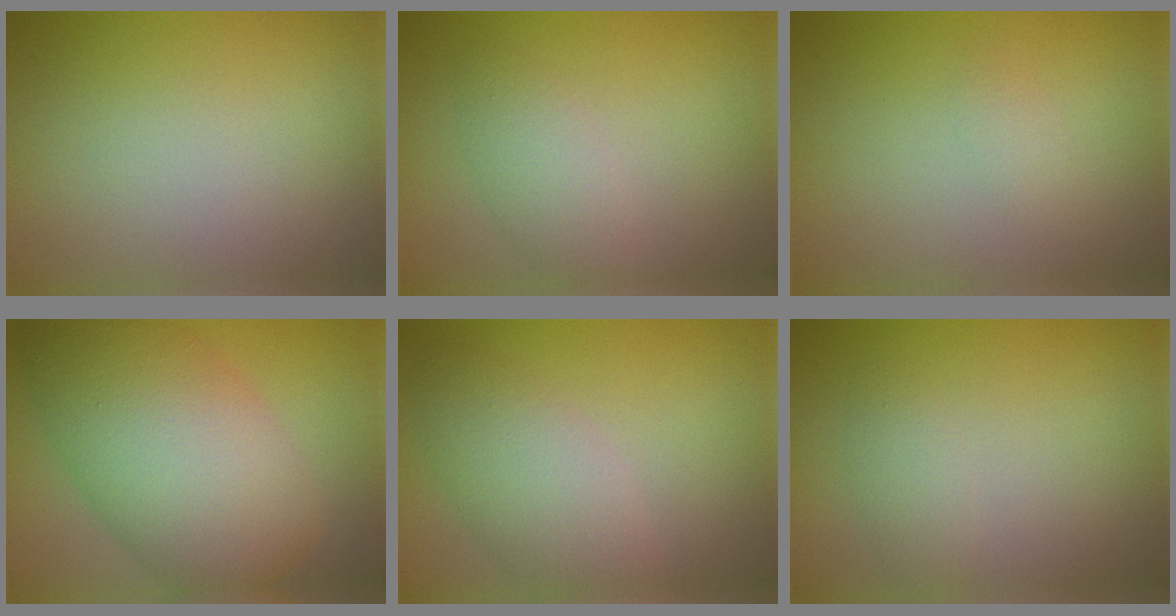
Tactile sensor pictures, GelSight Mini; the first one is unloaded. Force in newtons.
{"total": 2.3, "press": 2.3, "slide": 0.1}
{"total": 0.9, "press": 0.9, "slide": 0.0}
{"total": 11.3, "press": 11.3, "slide": 0.2}
{"total": 4.5, "press": 4.5, "slide": 0.2}
{"total": 1.5, "press": 1.5, "slide": 0.2}